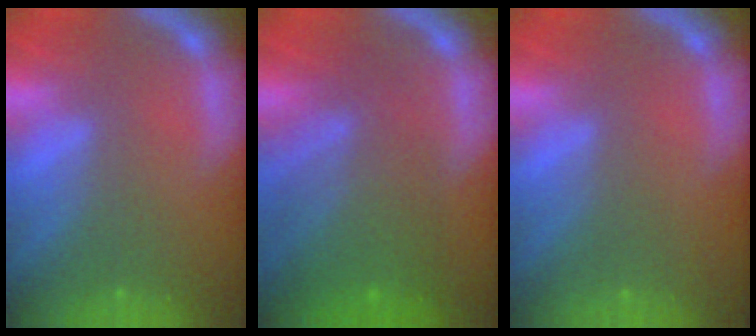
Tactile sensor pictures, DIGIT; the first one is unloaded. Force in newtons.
{"total": 7.5}
{"total": 0.0}